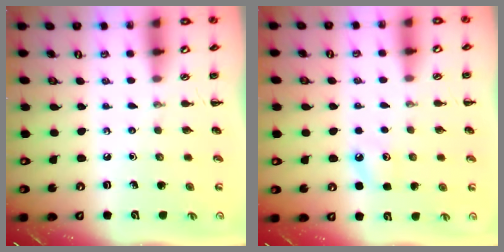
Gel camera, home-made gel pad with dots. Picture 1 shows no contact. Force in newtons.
{"total": 6.8, "press": 6.6, "slide": 1.7}